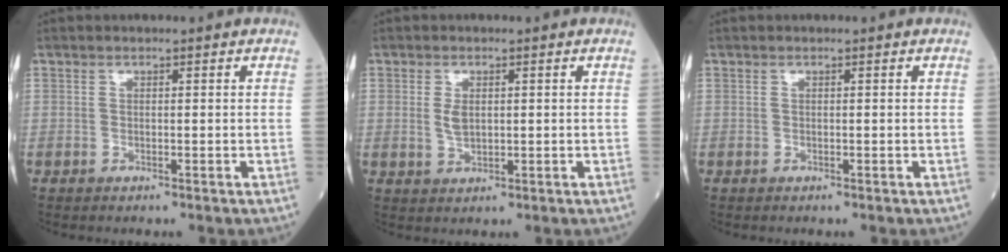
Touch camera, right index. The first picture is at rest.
{"total": 2.5, "force": [0.4, 1.3, 2.1], "torque": [-0.044, -0.004, 0.010]}
{"total": 0.0}